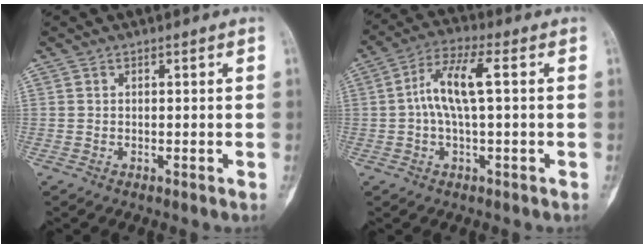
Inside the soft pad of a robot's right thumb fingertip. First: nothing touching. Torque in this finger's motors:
{"motor_torque": [0.13, 0.13, 0.58, -0.54, 0.09]}